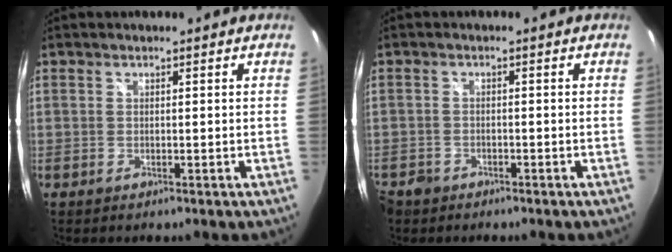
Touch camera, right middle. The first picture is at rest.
{"total": 4.5, "force": [-2.8, 3.3, 1.1], "torque": [-0.040, -0.005, -0.051]}